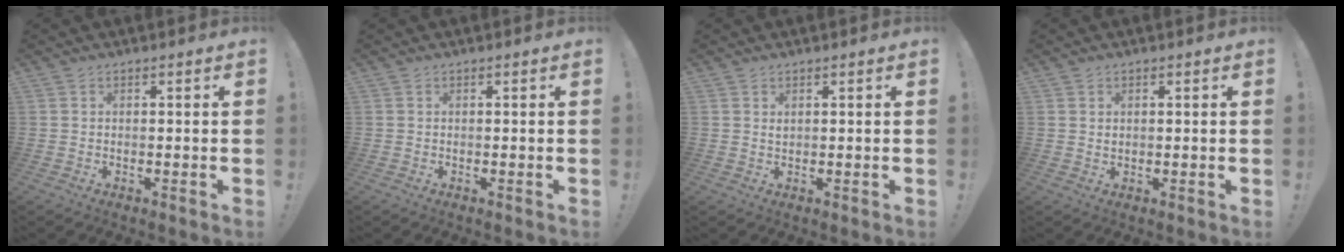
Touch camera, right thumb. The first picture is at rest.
{"total": 0.0}
{"total": 0.8, "force": [0.6, 0.3, 0.4], "torque": [-0.002, -0.003, 0.012]}
{"total": 0.9, "force": [0.6, 0.7, 0.2], "torque": [-0.004, 0.000, 0.011]}